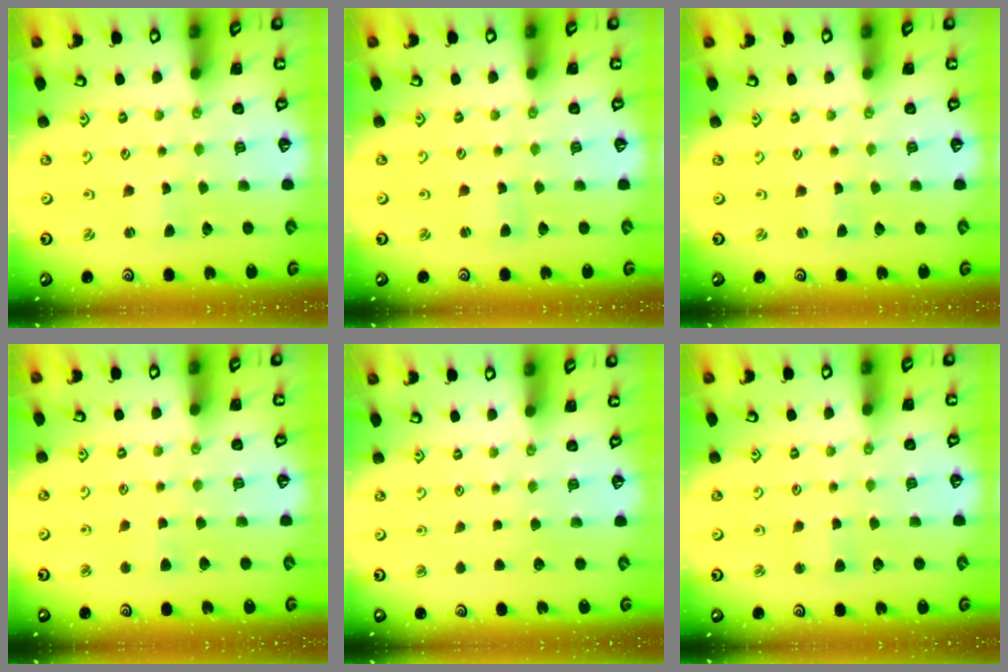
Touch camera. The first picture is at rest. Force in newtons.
{"total": 1.0, "press": 1.0, "slide": 0.3}
{"total": 0.0}
{"total": 3.8, "press": 3.8, "slide": 0.6}
{"total": 0.0}
{"total": 2.8, "press": 2.8, "slide": 0.3}